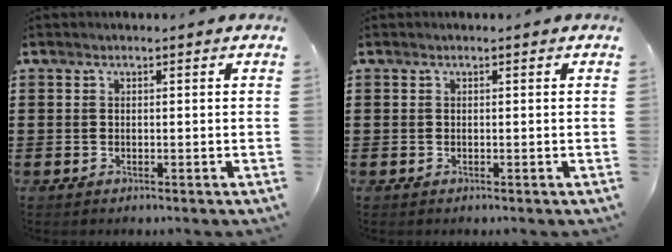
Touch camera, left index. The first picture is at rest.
{"total": 0.0}